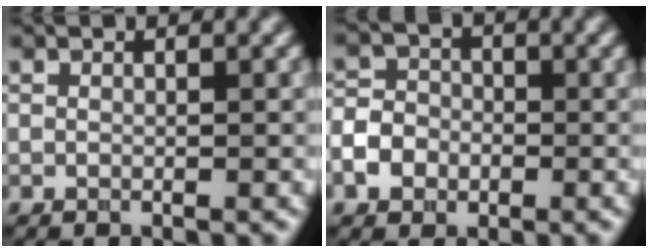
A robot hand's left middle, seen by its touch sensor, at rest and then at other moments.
{"total": 3.5, "force": [-1.3, 2.9, 1.5], "torque": [-0.018, 0.004, -0.029]}